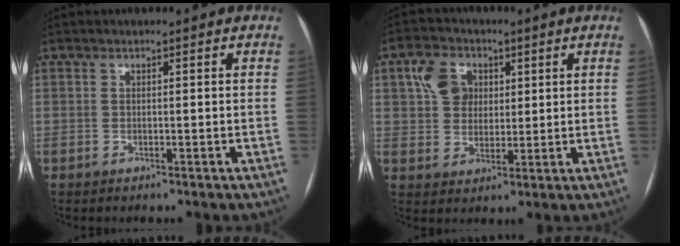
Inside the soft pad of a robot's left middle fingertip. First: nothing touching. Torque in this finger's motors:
{"motor_torque": [0.38, -0.28, 0.04, 0.07]}